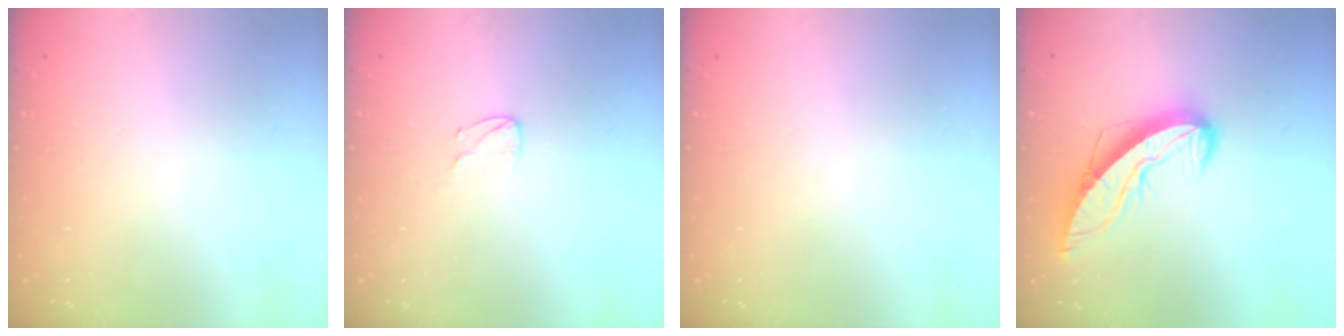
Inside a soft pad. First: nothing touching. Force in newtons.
{"total": 4.2, "press": 4.2, "slide": 0.4}
{"total": 0.0}
{"total": 10.9, "press": 10.8, "slide": 0.9}